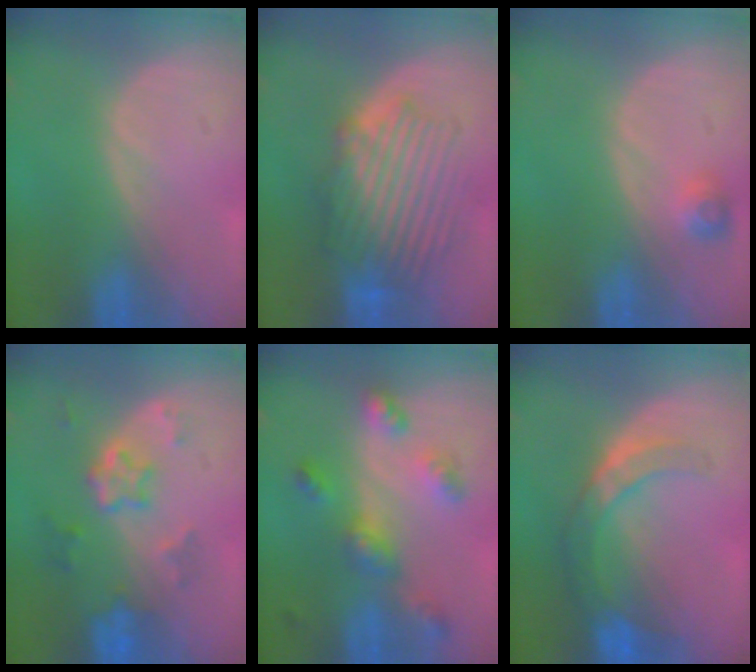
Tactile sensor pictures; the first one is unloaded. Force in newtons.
{"total": 8.6, "press": 8.3, "slide": 2.0}
{"total": 2.4, "press": 2.2, "slide": 0.9}
{"total": 6.0, "press": 5.4, "slide": 2.6}
{"total": 6.9, "press": 6.0, "slide": 3.3}
{"total": 7.3, "press": 6.4, "slide": 3.5}